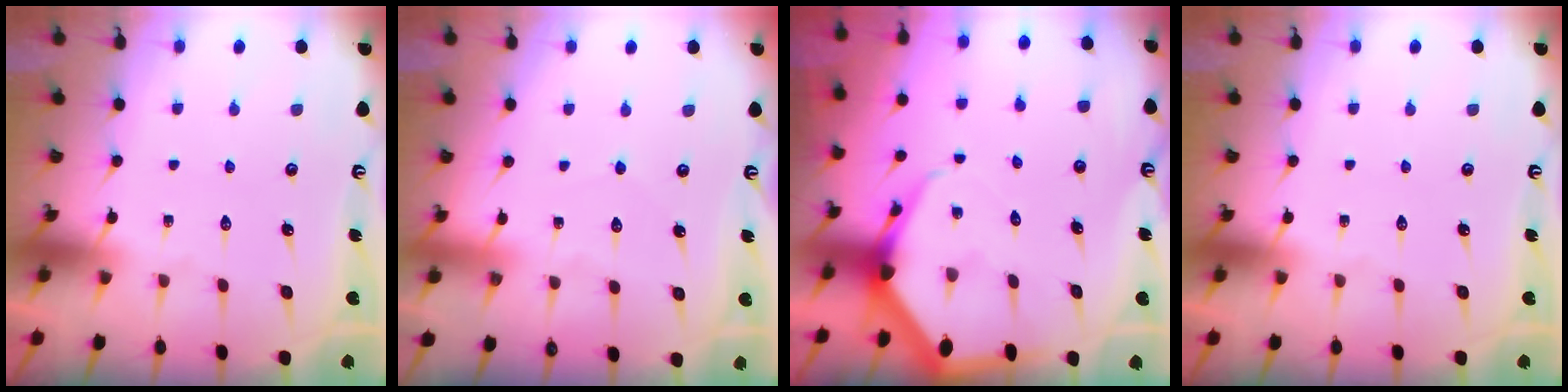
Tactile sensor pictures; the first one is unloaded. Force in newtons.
{"total": 2.9, "press": 2.9, "slide": 0.4}
{"total": 7.2, "press": 7.2, "slide": 0.8}
{"total": 0.0}